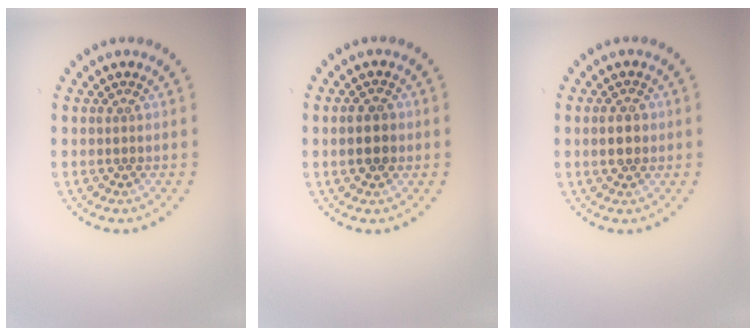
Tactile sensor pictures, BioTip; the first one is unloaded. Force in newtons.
{"total": 2.3, "press": 2.3, "slide": 0.2}
{"total": 2.5, "press": 2.5, "slide": 0.0}